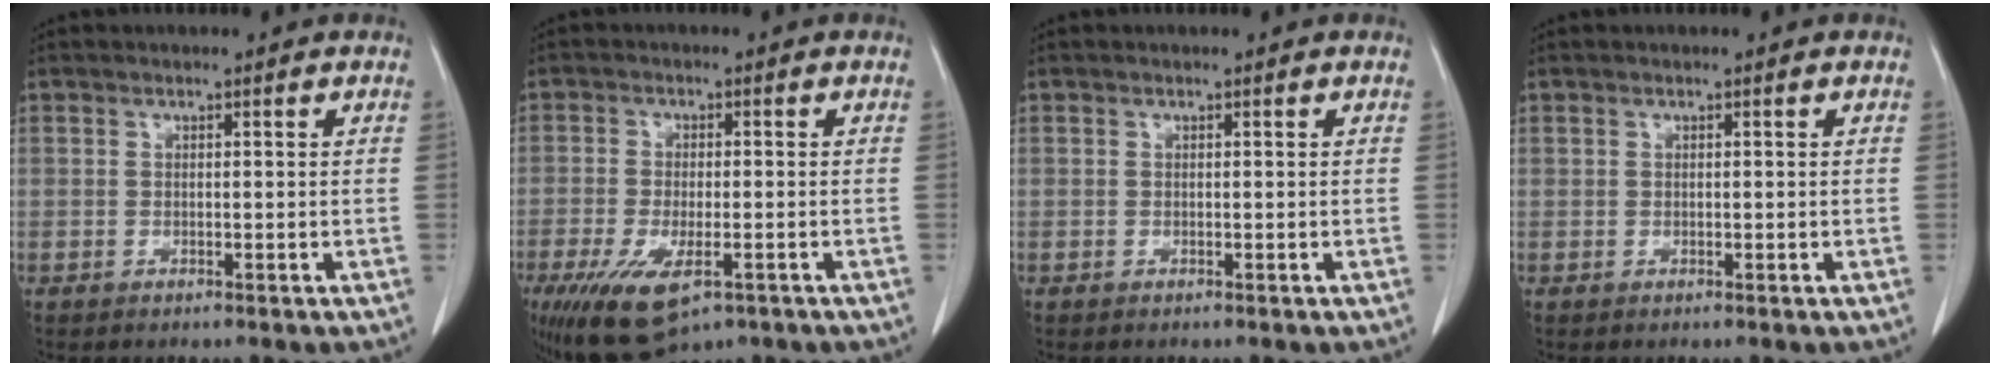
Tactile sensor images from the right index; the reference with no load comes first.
{"total": 10.2, "force": [-5.3, 4.0, 7.6], "torque": [-0.141, -0.022, -0.080]}
{"total": 0.0}
{"total": 0.0}